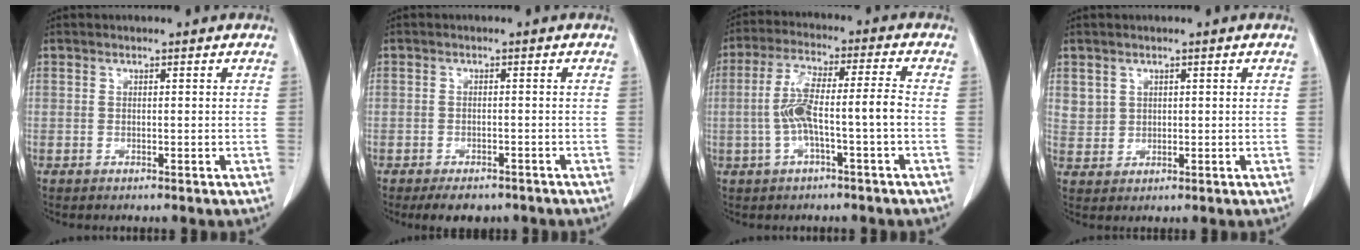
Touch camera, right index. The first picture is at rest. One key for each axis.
{"total": 4.7, "fx": -3.5, "fy": 2.6, "fz": 1.7, "tx": -0.018, "ty": 0.001, "tz": -0.047}
{"total": 8.6, "fx": -1.8, "fy": 0.6, "fz": 8.4, "tx": -0.170, "ty": 0.025, "tz": -0.032}
{"total": 2.9, "fx": 1.4, "fy": 2.5, "fz": 0.3, "tx": 0.006, "ty": 0.002, "tz": 0.028}